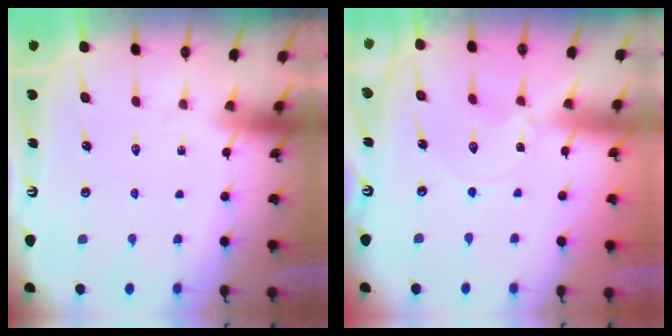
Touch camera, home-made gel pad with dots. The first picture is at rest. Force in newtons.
{"total": 0.6, "press": 0.5, "slide": 0.2}